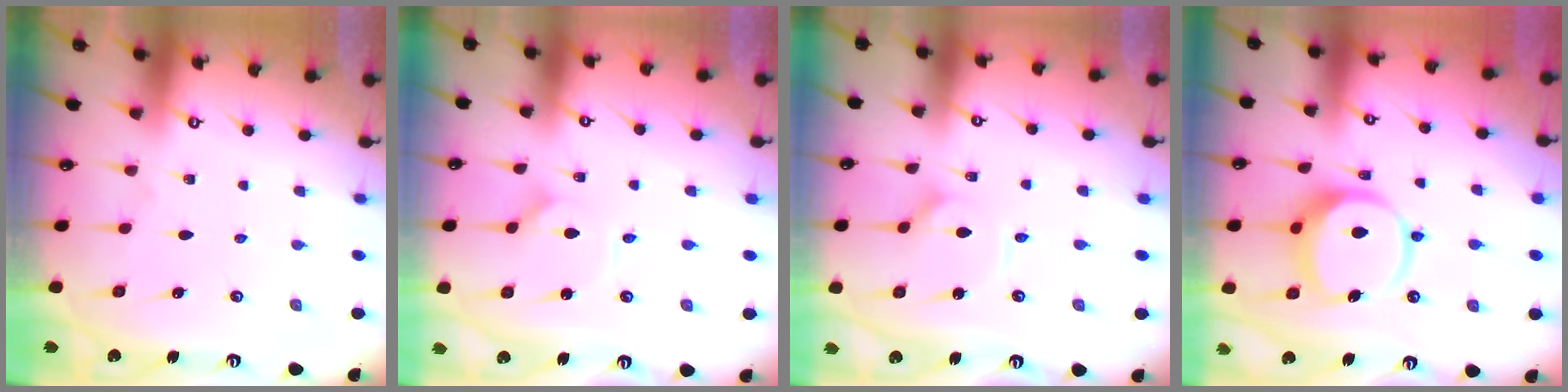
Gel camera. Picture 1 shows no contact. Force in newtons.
{"total": 1.5, "press": 1.5, "slide": 0.0}
{"total": 3.1, "press": 3.1, "slide": 0.3}
{"total": 10.8, "press": 10.7, "slide": 1.4}